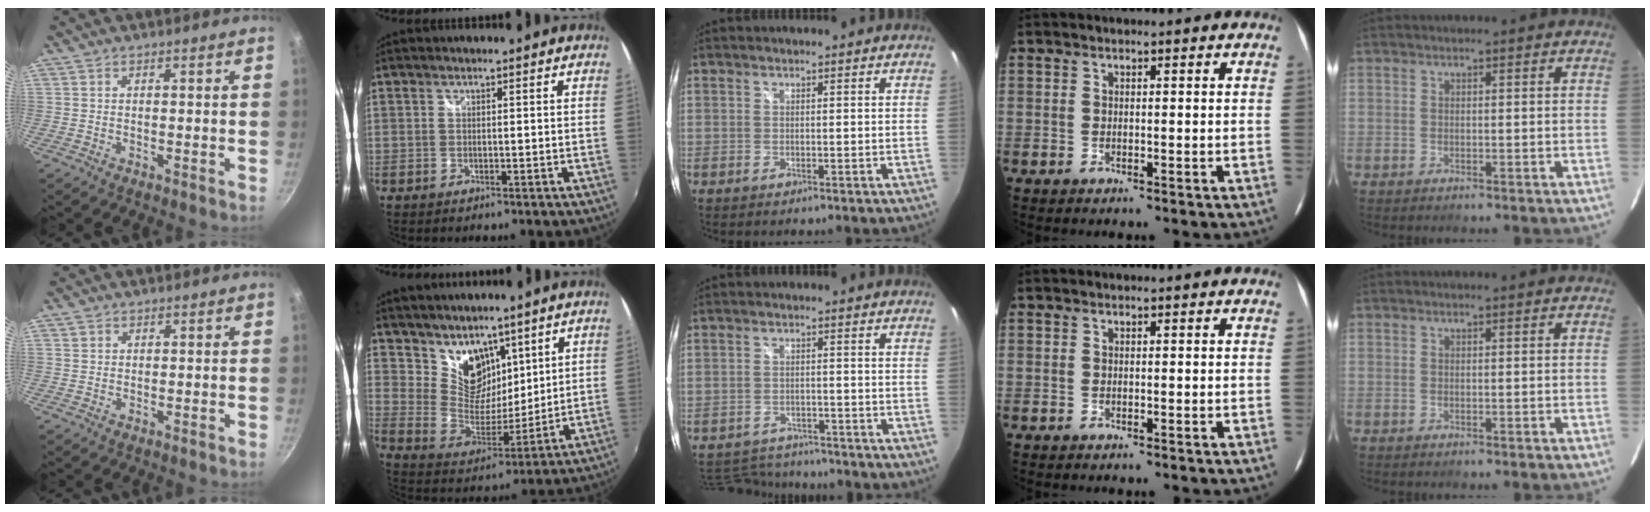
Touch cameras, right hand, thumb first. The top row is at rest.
{"thumb": {"total": 1.0, "force": [0.3, 0.9, 0.2], "torque": [0.002, 0.002, 0.002]}, "index": {"total": 11.6, "force": [8.1, 7.1, 4.1], "torque": [-0.071, 0.001, 0.162]}, "middle": {"total": 9.2, "force": [-8.3, 3.2, 2.0], "torque": [-0.055, 0.013, -0.121]}}